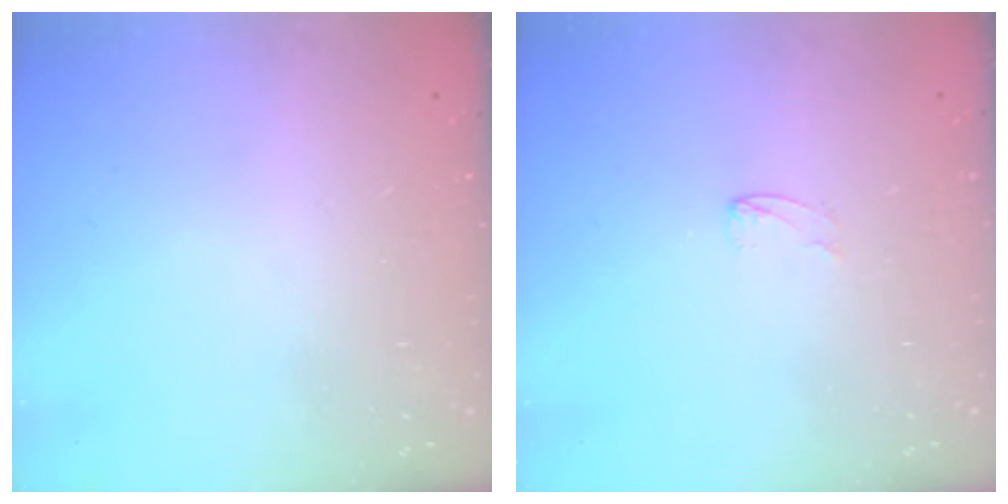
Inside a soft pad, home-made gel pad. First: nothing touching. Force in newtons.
{"total": 1.7, "press": 1.7, "slide": 0.1}